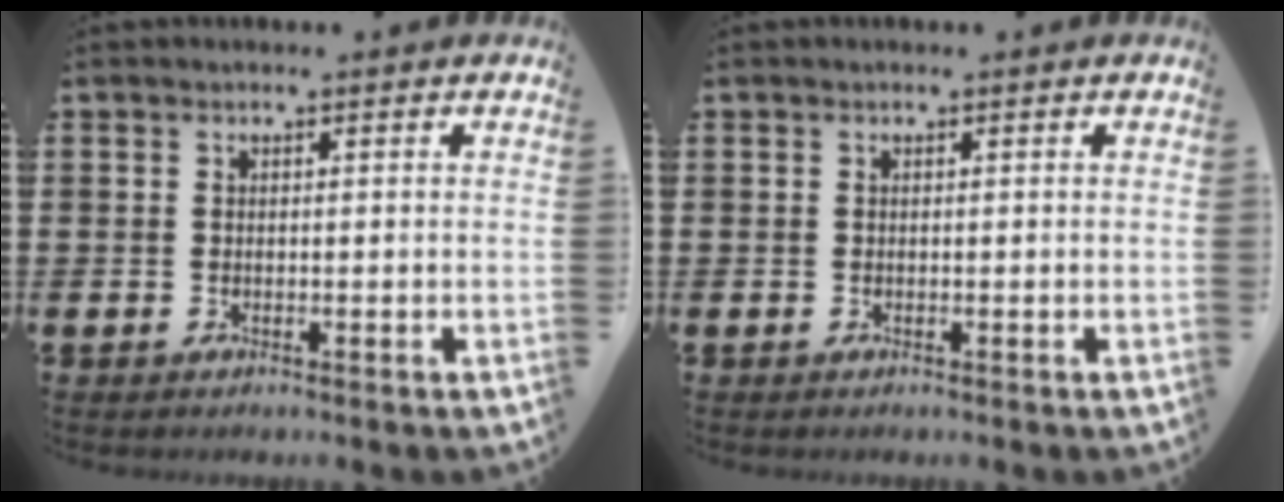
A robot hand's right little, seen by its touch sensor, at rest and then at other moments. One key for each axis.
{"total": 0.0}